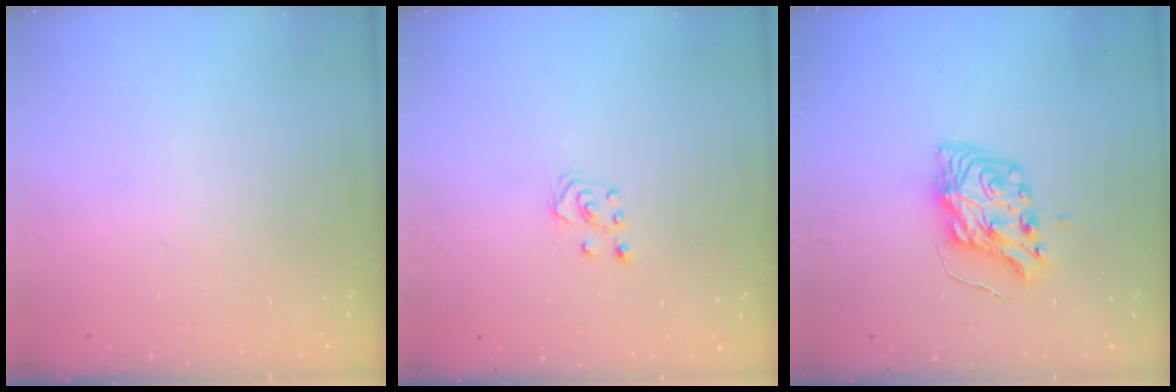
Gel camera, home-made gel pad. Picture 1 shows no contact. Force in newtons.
{"total": 3.4, "press": 3.4, "slide": 0.3}
{"total": 8.4, "press": 8.3, "slide": 0.5}